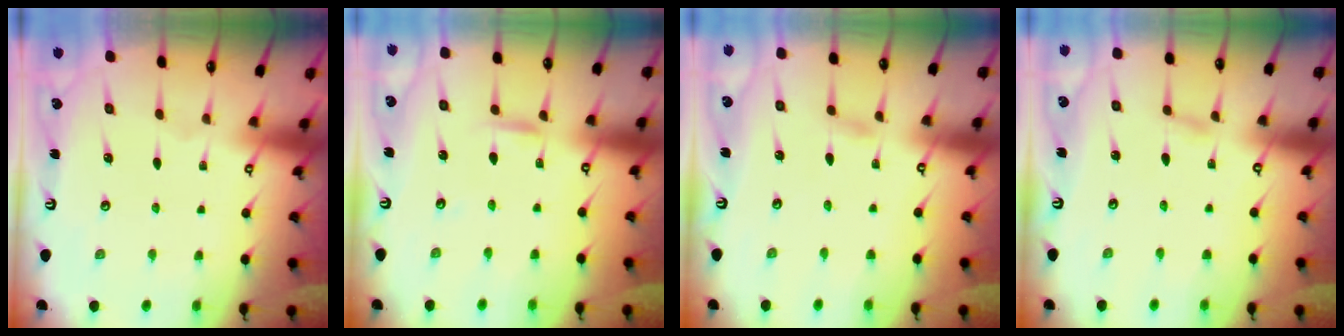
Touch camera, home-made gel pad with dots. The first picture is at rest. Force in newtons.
{"total": 2.4, "press": 2.4, "slide": 0.0}
{"total": 1.9, "press": 1.8, "slide": 0.2}
{"total": 1.1, "press": 1.1, "slide": 0.1}